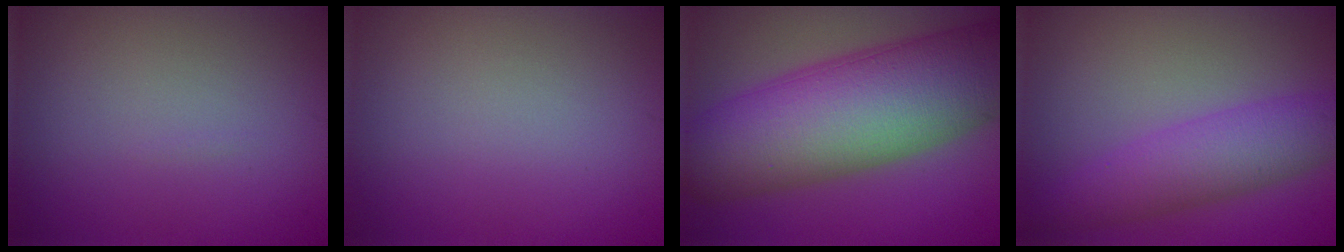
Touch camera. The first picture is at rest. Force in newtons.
{"total": 0.0}
{"total": 14.3, "press": 14.3, "slide": 0.2}
{"total": 5.1, "press": 5.1, "slide": 0.2}